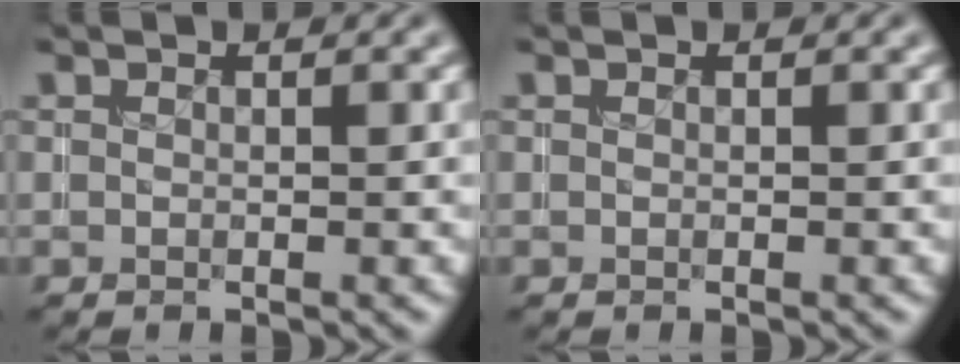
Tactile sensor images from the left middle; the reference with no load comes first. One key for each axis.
{"total": 0.0}